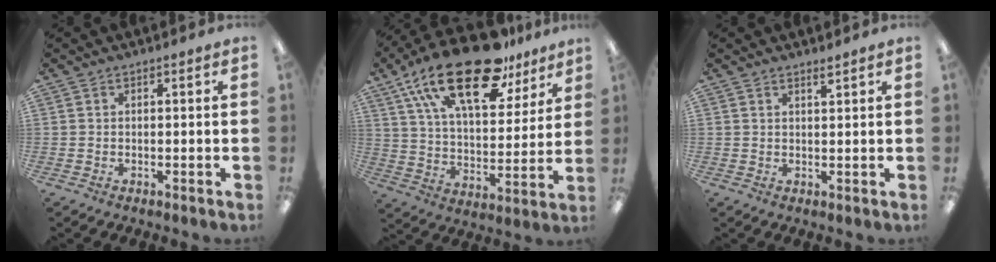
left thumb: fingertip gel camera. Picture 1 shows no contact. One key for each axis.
{"total": 25.0, "fx": 16.4, "fy": 10.4, "fz": 15.8, "tx": -0.280, "ty": -0.087, "tz": 0.281}
{"total": 1.6, "fx": 1.5, "fy": 0.0, "fz": 0.6, "tx": -0.014, "ty": -0.003, "tz": 0.027}